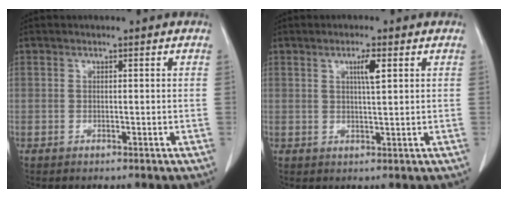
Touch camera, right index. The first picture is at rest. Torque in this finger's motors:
{"motor_torque": [0.10, 0.09, 0.02, 0.04]}